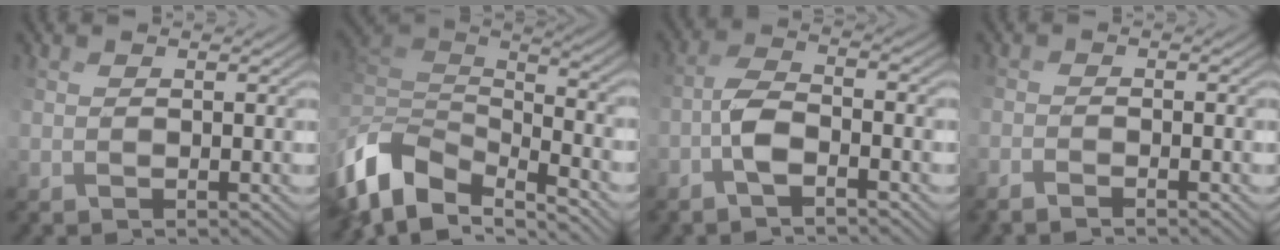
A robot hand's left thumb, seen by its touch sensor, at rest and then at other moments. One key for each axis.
{"total": 9.6, "fx": -3.6, "fy": 5.6, "fz": 7.0, "tx": -0.175, "ty": -0.008, "tz": -0.058}
{"total": 3.2, "fx": -1.8, "fy": 0.3, "fz": 2.6, "tx": -0.050, "ty": 0.014, "tz": -0.045}
{"total": 2.2, "fx": -2.1, "fy": -0.2, "fz": 0.8, "tx": -0.012, "ty": -0.002, "tz": -0.043}